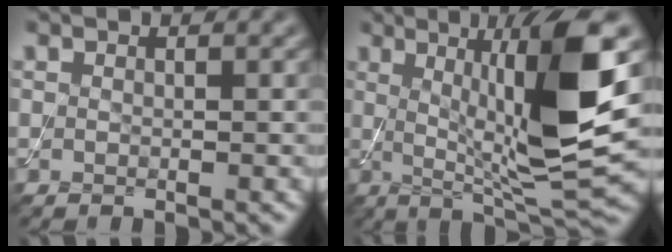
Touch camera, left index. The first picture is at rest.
{"total": 11.8, "force": [1.7, 2.2, 11.5], "torque": [-0.176, -0.004, 0.038]}